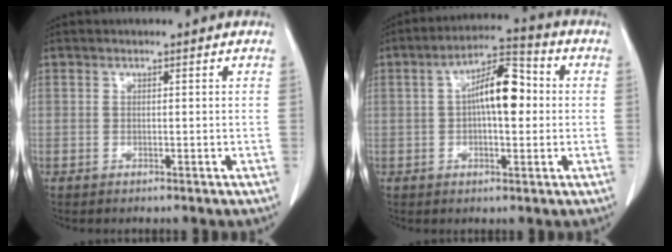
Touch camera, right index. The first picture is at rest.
{"total": 9.3, "force": [0.7, 3.2, 8.7], "torque": [-0.154, 0.026, 0.006]}